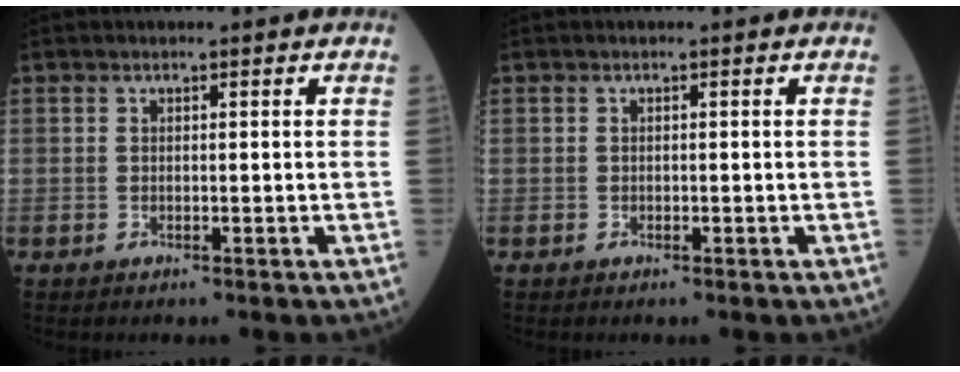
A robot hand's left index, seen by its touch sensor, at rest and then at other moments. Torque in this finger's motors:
{"motor_torque": [-0.22, -0.27, -0.10, -0.04]}